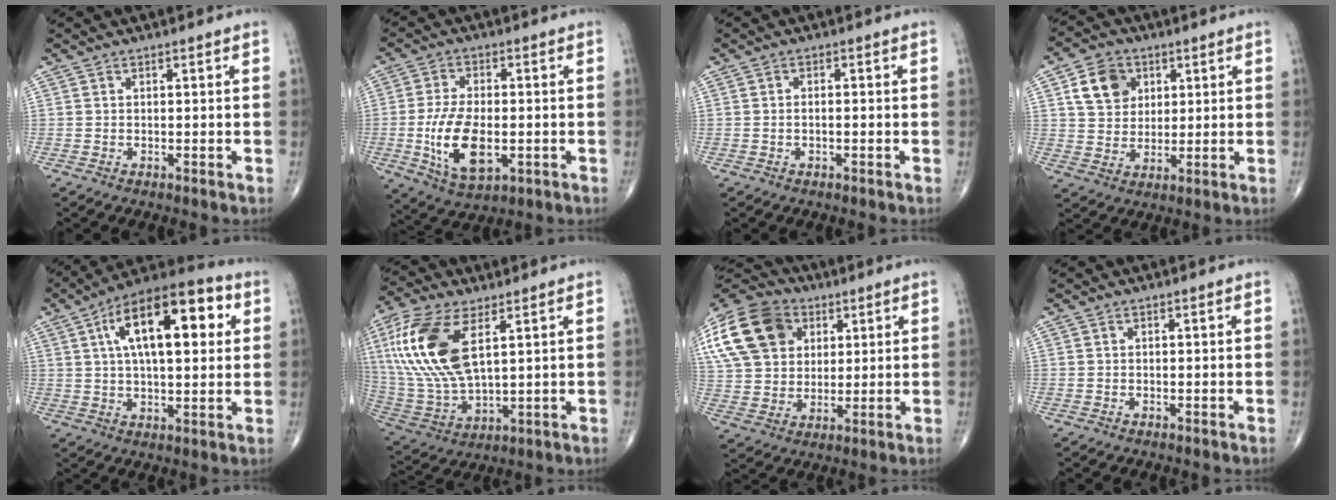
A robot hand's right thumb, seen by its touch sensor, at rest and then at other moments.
{"total": 15.0, "force": [-3.0, 8.0, 12.4], "torque": [-0.231, -0.003, -0.041]}
{"total": 1.2, "force": [-0.3, 0.5, 1.0], "torque": [-0.022, 0.010, -0.004]}
{"total": 8.9, "force": [3.3, 7.1, 4.1], "torque": [-0.044, -0.008, 0.060]}
{"total": 20.0, "force": [5.7, 8.6, 17.1], "torque": [-0.254, 0.014, 0.080]}
{"total": 19.4, "force": [6.3, 9.1, 16.0], "torque": [-0.354, -0.017, 0.125]}
{"total": 23.4, "force": [8.4, 17.5, 13.1], "torque": [-0.286, 0.035, 0.155]}
{"total": 0.0}